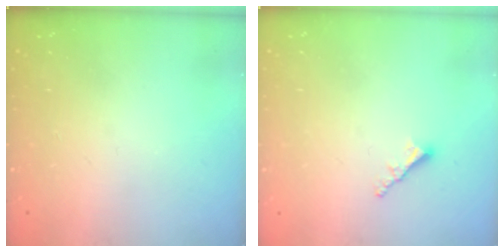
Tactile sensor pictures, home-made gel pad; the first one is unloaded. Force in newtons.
{"total": 2.5, "press": 2.5, "slide": 0.3}